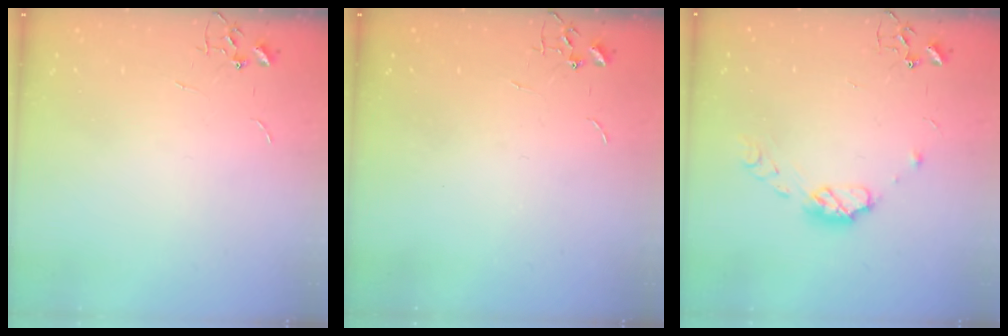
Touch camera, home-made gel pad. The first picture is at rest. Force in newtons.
{"total": 0.0}
{"total": 8.4, "press": 8.3, "slide": 0.6}